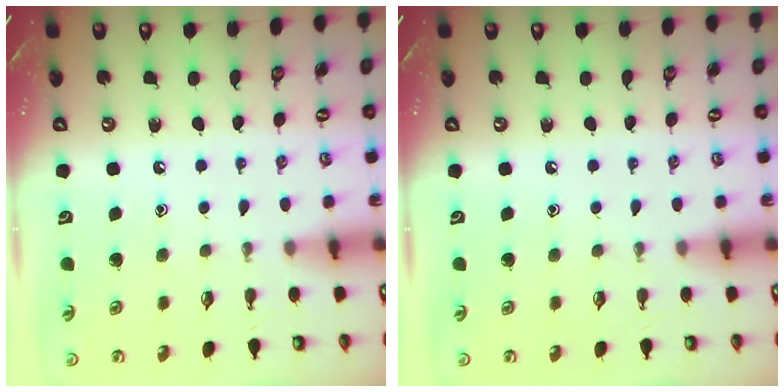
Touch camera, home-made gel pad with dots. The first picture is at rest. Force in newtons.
{"total": 0.0}